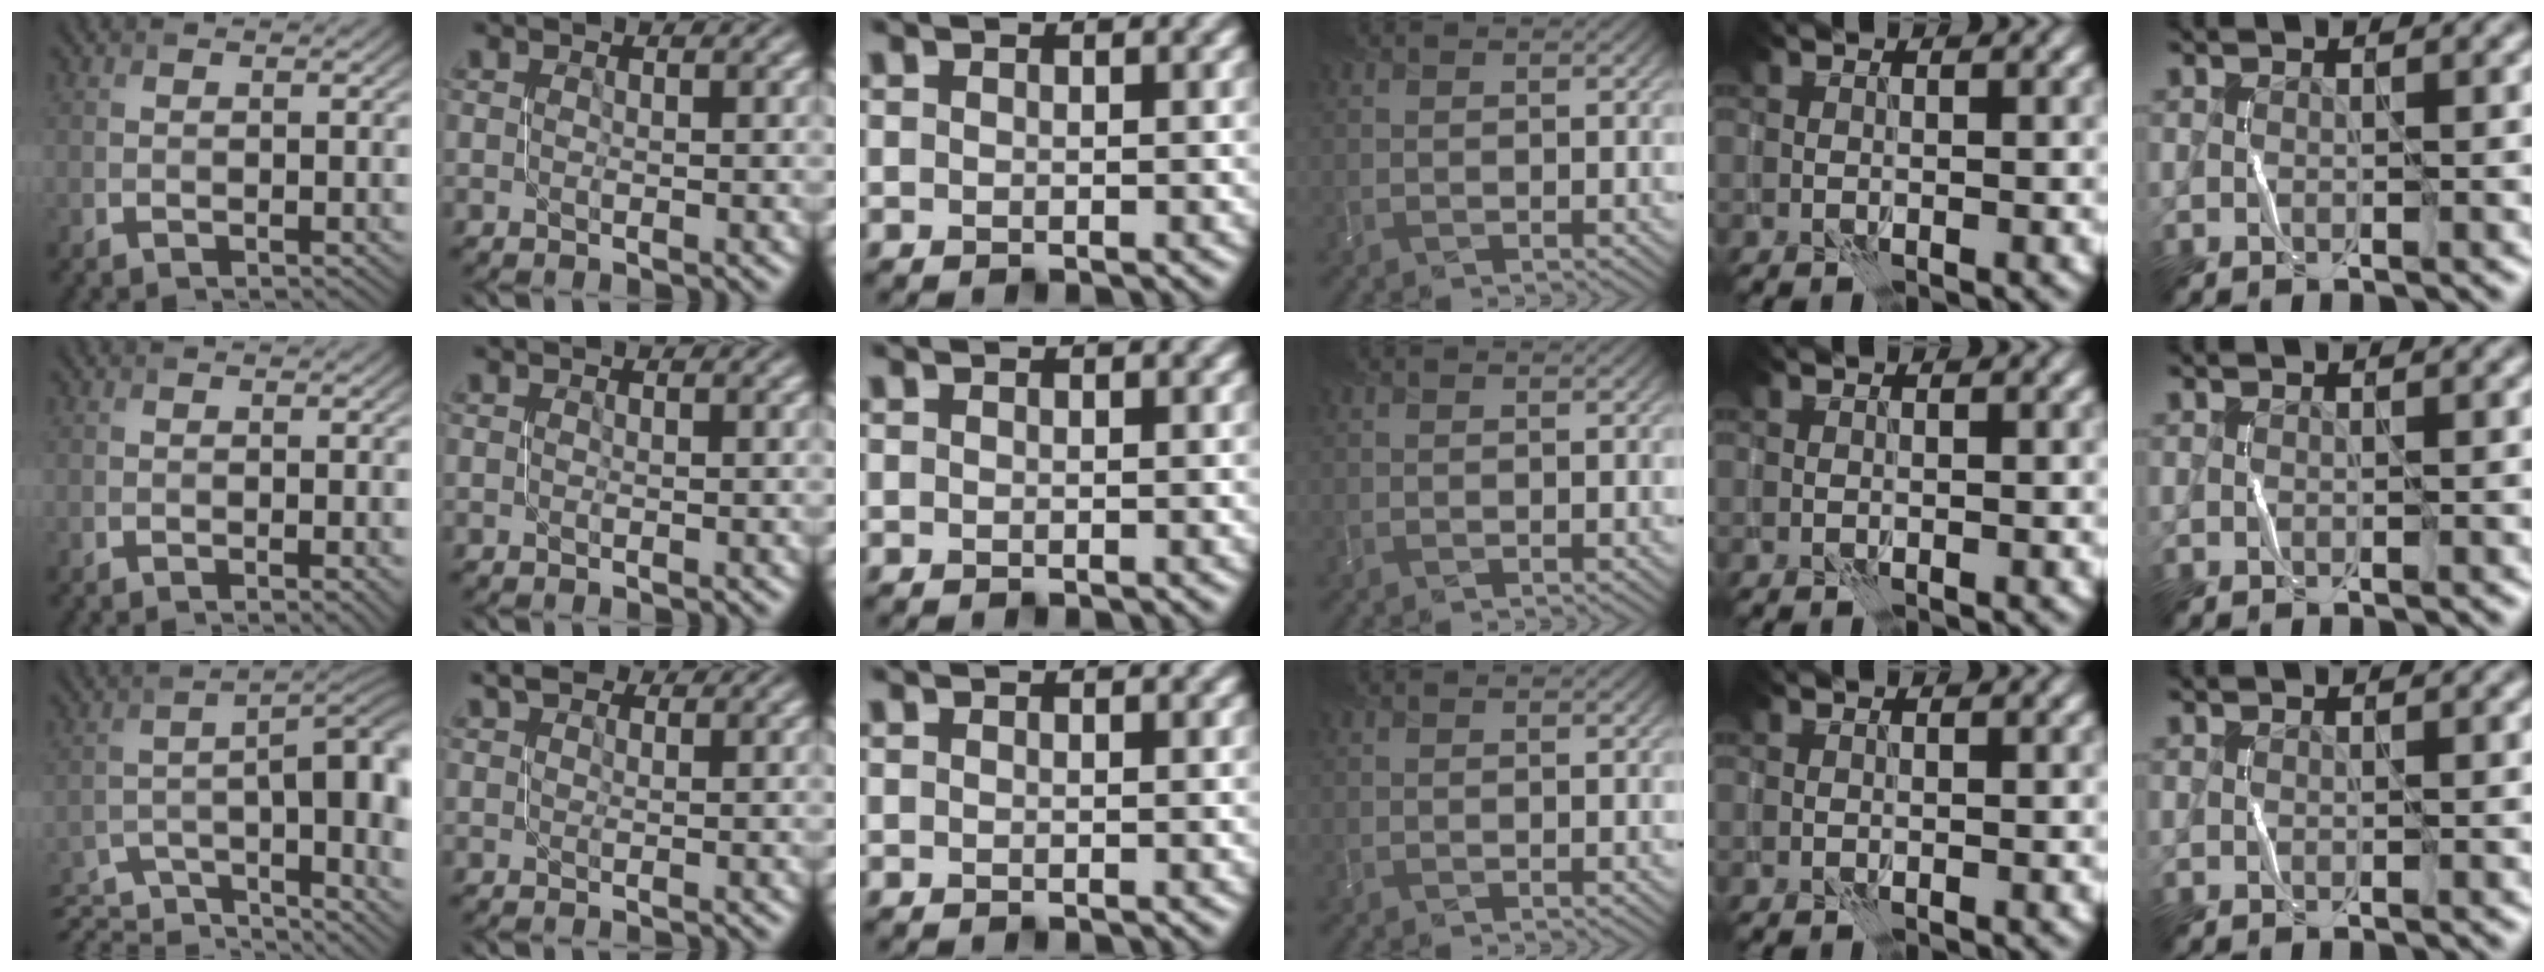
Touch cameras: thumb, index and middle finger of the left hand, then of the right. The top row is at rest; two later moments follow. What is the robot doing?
{"motion": "open", "object": "stapler"}